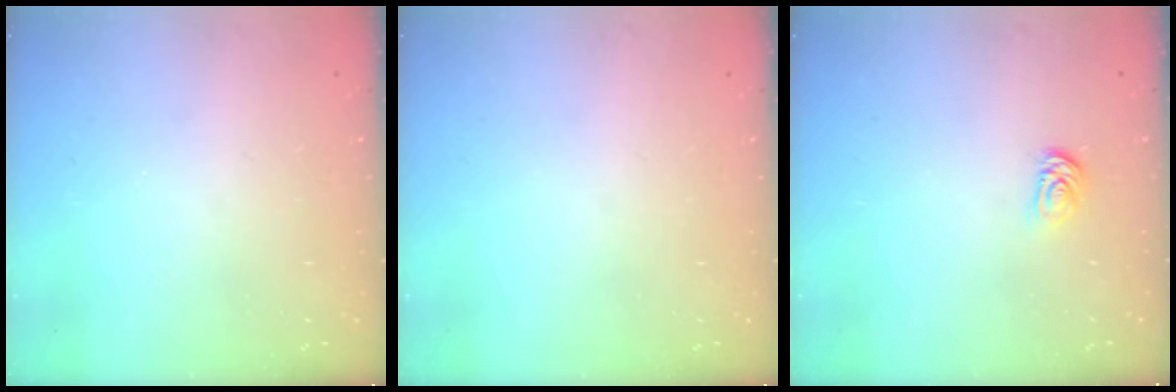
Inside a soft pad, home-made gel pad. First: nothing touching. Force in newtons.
{"total": 0.0}
{"total": 3.5, "press": 3.5, "slide": 0.4}